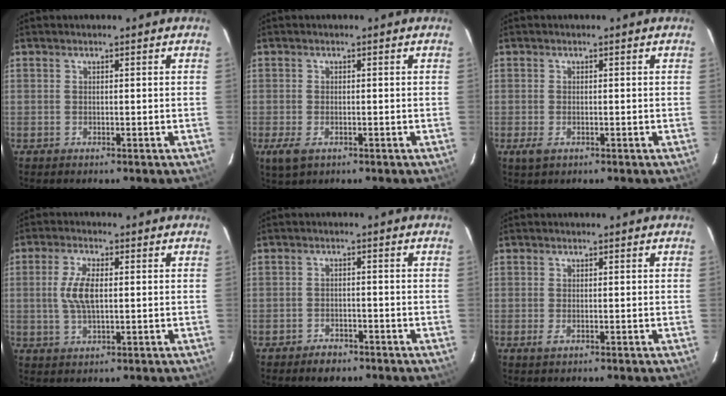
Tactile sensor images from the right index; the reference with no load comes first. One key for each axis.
{"total": 3.8, "fx": -1.7, "fy": 2.1, "fz": 2.6, "tx": -0.055, "ty": -0.011, "tz": -0.028}
{"total": 2.3, "fx": -1.0, "fy": 1.3, "fz": 1.6, "tx": -0.032, "ty": -0.006, "tz": -0.015}
{"total": 6.2, "fx": 0.4, "fy": 2.5, "fz": 5.6, "tx": -0.113, "ty": 0.002, "tz": 0.009}
{"total": 4.0, "fx": -3.1, "fy": 2.1, "fz": 1.2, "tx": -0.035, "ty": 0.005, "tz": -0.048}
{"total": 1.3, "fx": -0.3, "fy": 0.6, "fz": 1.1, "tx": -0.024, "ty": -0.003, "tz": -0.006}